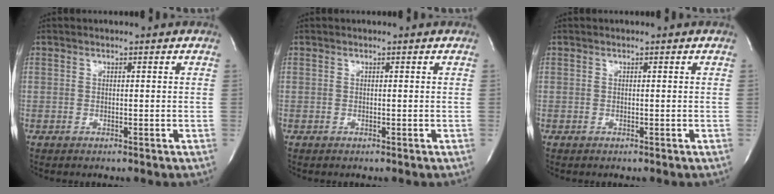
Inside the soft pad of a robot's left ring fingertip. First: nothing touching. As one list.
[{"total": 0.0}, {"total": 0.0}]